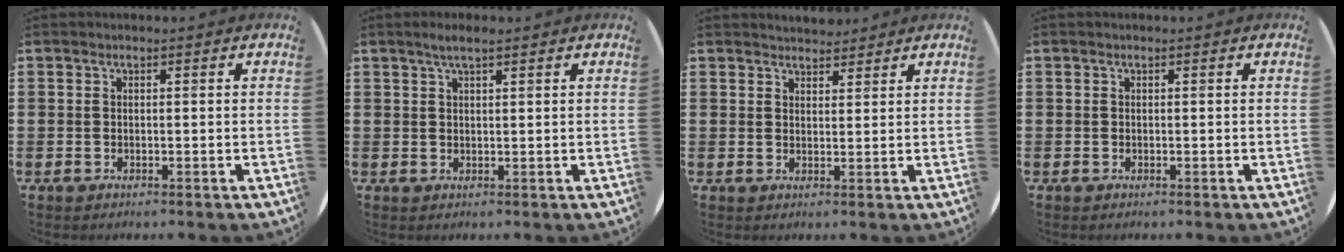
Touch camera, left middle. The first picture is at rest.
{"total": 2.2, "force": [1.6, 0.3, 1.5], "torque": [-0.029, 0.005, 0.026]}
{"total": 2.5, "force": [2.5, 0.4, -0.1], "torque": [0.007, -0.005, 0.044]}
{"total": 0.0}